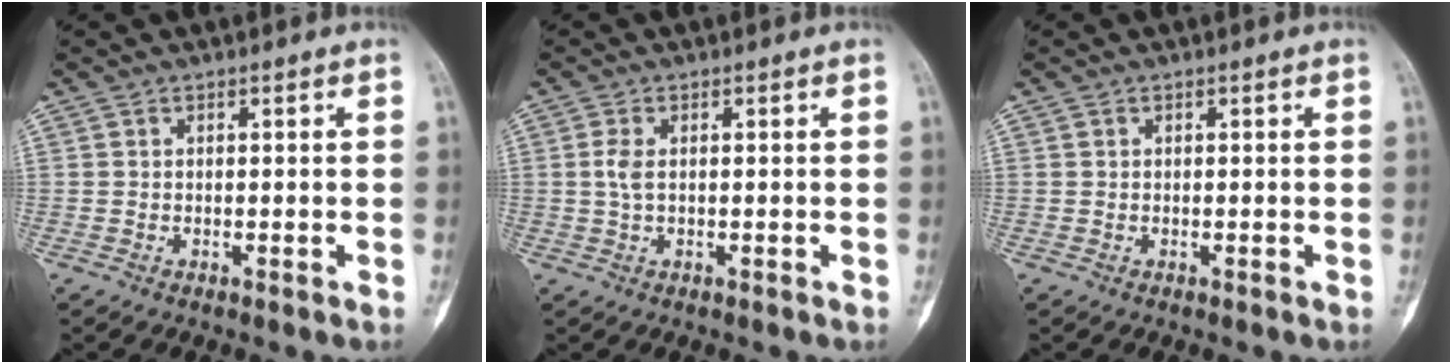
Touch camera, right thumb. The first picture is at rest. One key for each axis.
{"total": 2.2, "fx": 0.2, "fy": 0.9, "fz": 2.0, "tx": -0.051, "ty": 0.001, "tz": 0.005}
{"total": 0.0}